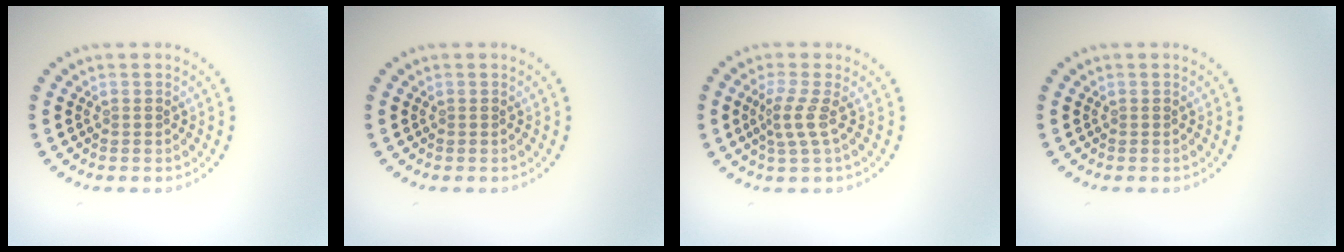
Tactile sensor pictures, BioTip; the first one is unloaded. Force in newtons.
{"total": 0.0}
{"total": 2.2, "press": 1.6, "slide": 1.6}
{"total": 0.0}